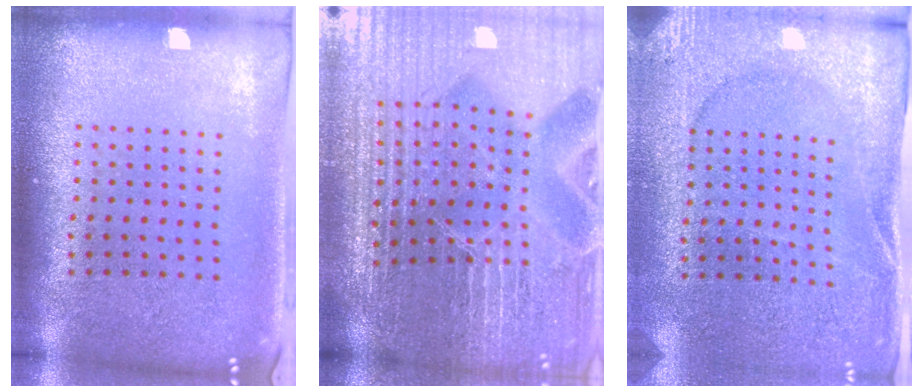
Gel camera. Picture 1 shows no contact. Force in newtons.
{"total": 5.4, "press": 5.1, "slide": 1.8}
{"total": 2.7, "press": 2.6, "slide": 0.4}